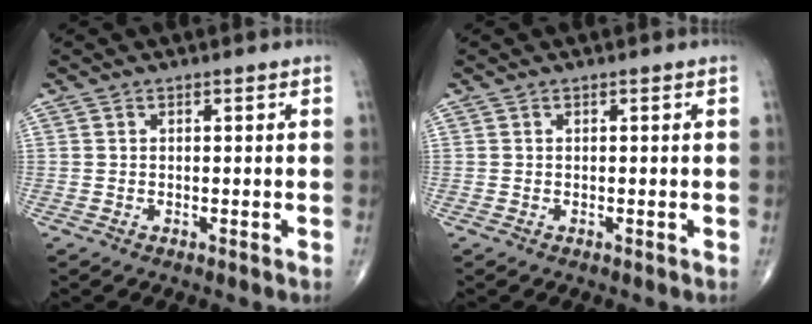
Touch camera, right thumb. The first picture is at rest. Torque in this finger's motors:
{"motor_torque": [0.00, 0.00, 0.00, 0.00, 0.00]}